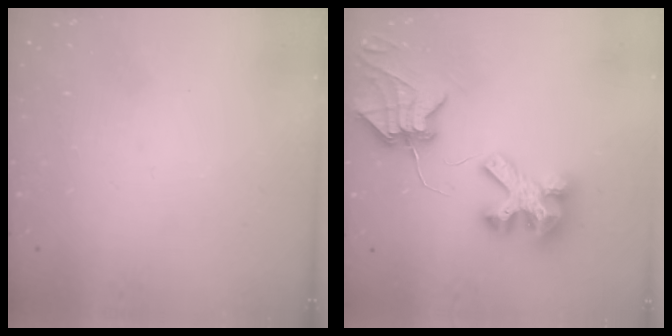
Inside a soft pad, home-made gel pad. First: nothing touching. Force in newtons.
{"total": 8.5, "press": 8.5, "slide": 0.9}